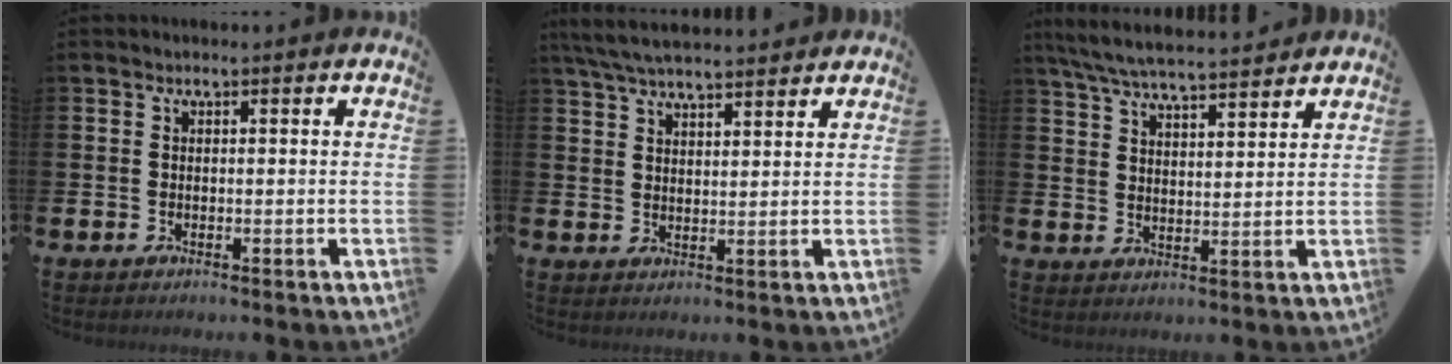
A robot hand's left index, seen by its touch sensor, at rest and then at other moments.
{"total": 5.5, "force": [5.3, 0.6, 1.6], "torque": [-0.052, -0.015, 0.098]}
{"total": 6.5, "force": [6.2, 0.5, 1.8], "torque": [-0.060, -0.030, 0.111]}